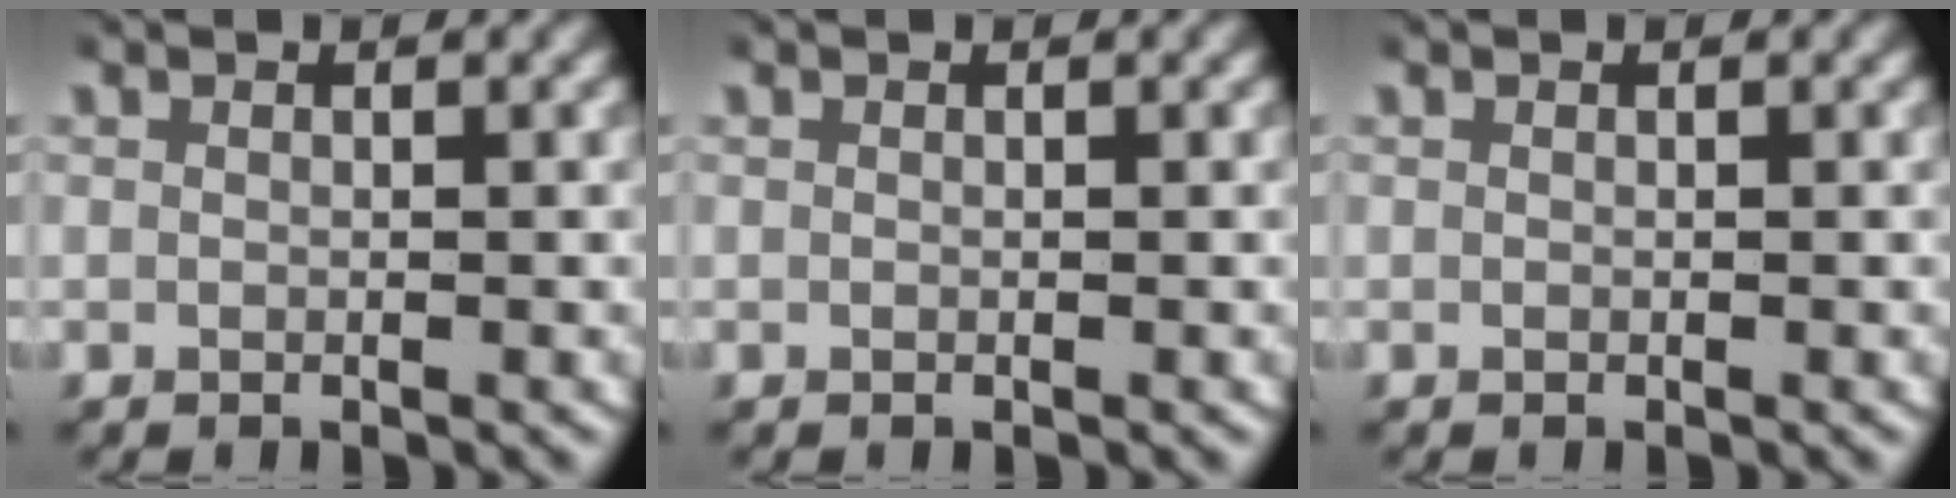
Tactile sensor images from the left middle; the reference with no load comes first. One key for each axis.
{"total": 0.0}
{"total": 0.0}